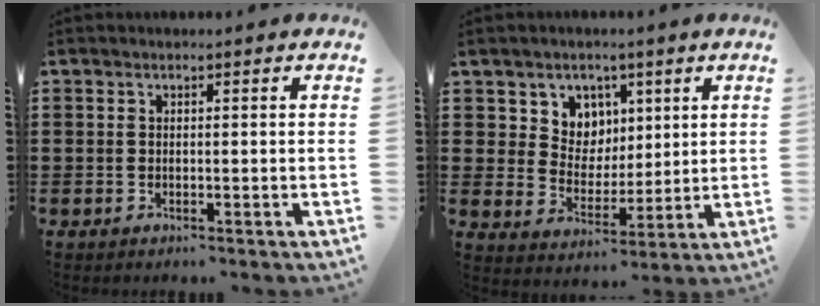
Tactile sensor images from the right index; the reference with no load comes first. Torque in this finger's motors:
{"motor_torque": [0.28, -0.02, 0.42, 0.07]}